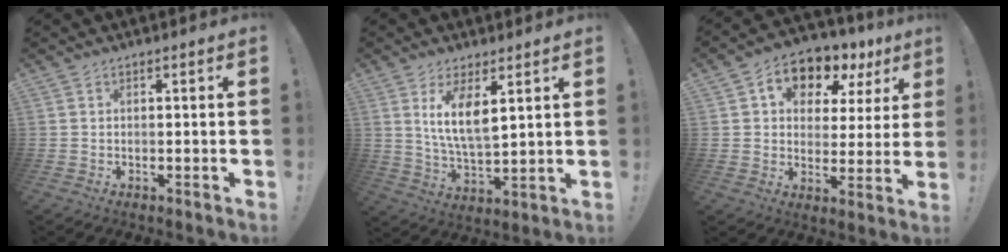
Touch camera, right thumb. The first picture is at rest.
{"total": 9.7, "force": [4.7, 3.3, 7.8], "torque": [-0.140, -0.031, 0.076]}
{"total": 10.3, "force": [5.5, 7.1, 5.1], "torque": [-0.082, -0.035, 0.101]}